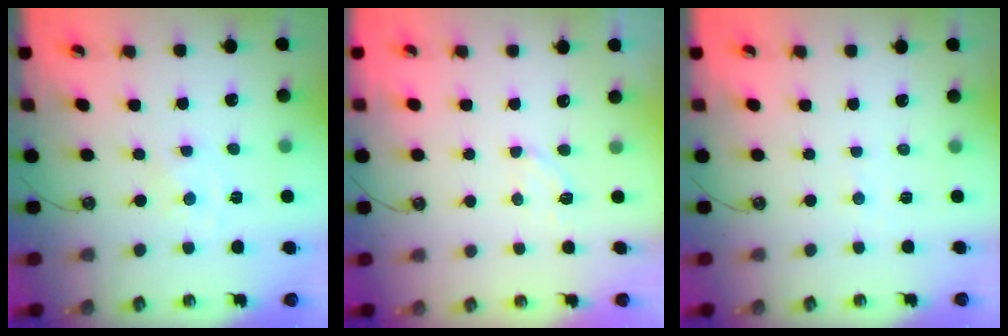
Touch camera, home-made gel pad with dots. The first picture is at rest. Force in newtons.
{"total": 3.0, "press": 2.9, "slide": 0.7}
{"total": 2.6, "press": 2.6, "slide": 0.3}